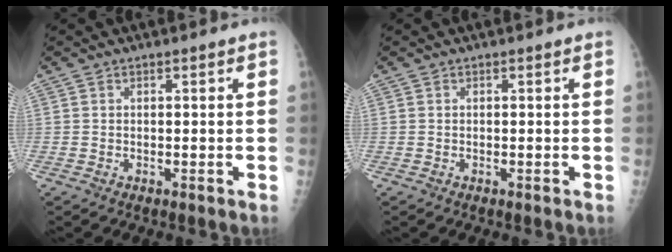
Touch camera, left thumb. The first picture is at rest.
{"total": 0.0}